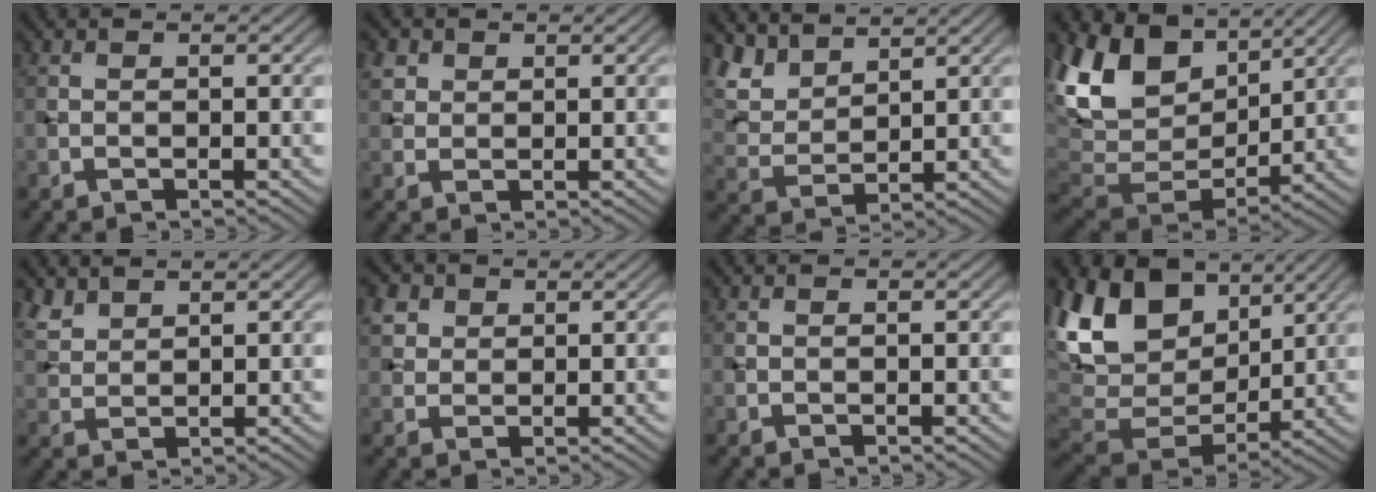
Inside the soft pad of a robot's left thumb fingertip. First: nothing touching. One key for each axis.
{"total": 2.4, "fx": 1.3, "fy": 1.9, "fz": 0.8, "tx": -0.026, "ty": 0.001, "tz": 0.027}
{"total": 6.9, "fx": 5.6, "fy": 2.8, "fz": 2.8, "tx": -0.082, "ty": 0.005, "tz": 0.117}
{"total": 14.5, "fx": 6.3, "fy": 9.1, "fz": 9.3, "tx": -0.234, "ty": 0.022, "tz": 0.124}
{"total": 3.1, "fx": 2.5, "fy": 1.3, "fz": 1.3, "tx": -0.038, "ty": 0.004, "tz": 0.061}
{"total": 3.4, "fx": 1.8, "fy": 2.6, "fz": 1.3, "tx": -0.042, "ty": -0.001, "tz": 0.042}
{"total": 0.0}
{"total": 16.2, "fx": 6.9, "fy": 10.3, "fz": 10.4, "tx": -0.252, "ty": 0.021, "tz": 0.138}